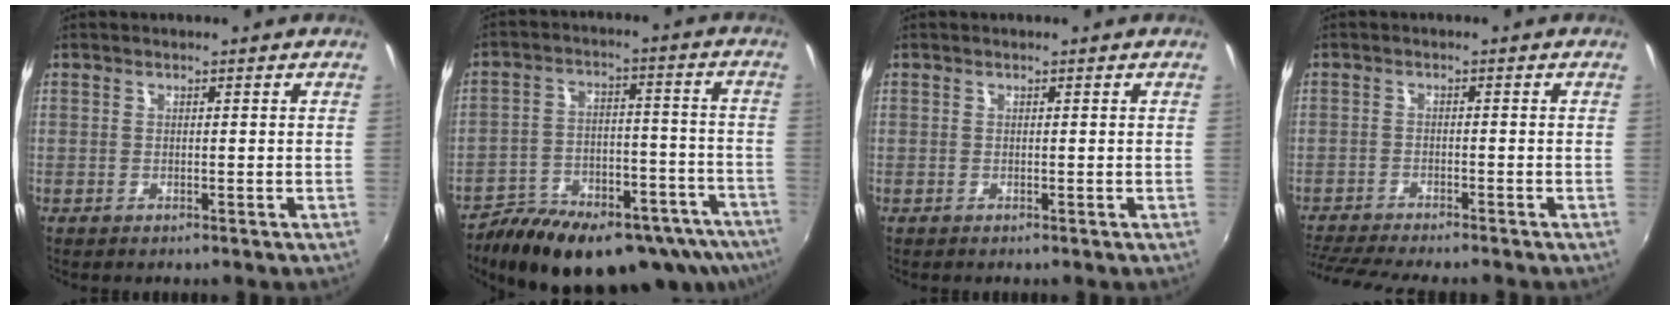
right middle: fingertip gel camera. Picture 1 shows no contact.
{"total": 24.7, "force": [-17.4, 10.6, 13.8], "torque": [-0.237, -0.013, -0.229]}
{"total": 0.0}
{"total": 9.6, "force": [-8.7, 0.7, 4.0], "torque": [-0.104, -0.024, -0.143]}